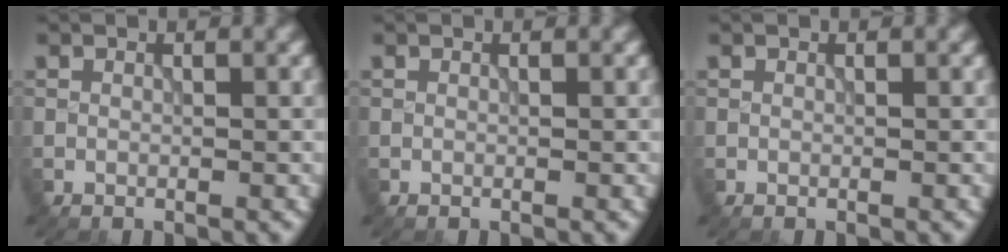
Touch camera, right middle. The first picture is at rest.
{"total": 0.0}
{"total": 0.0}